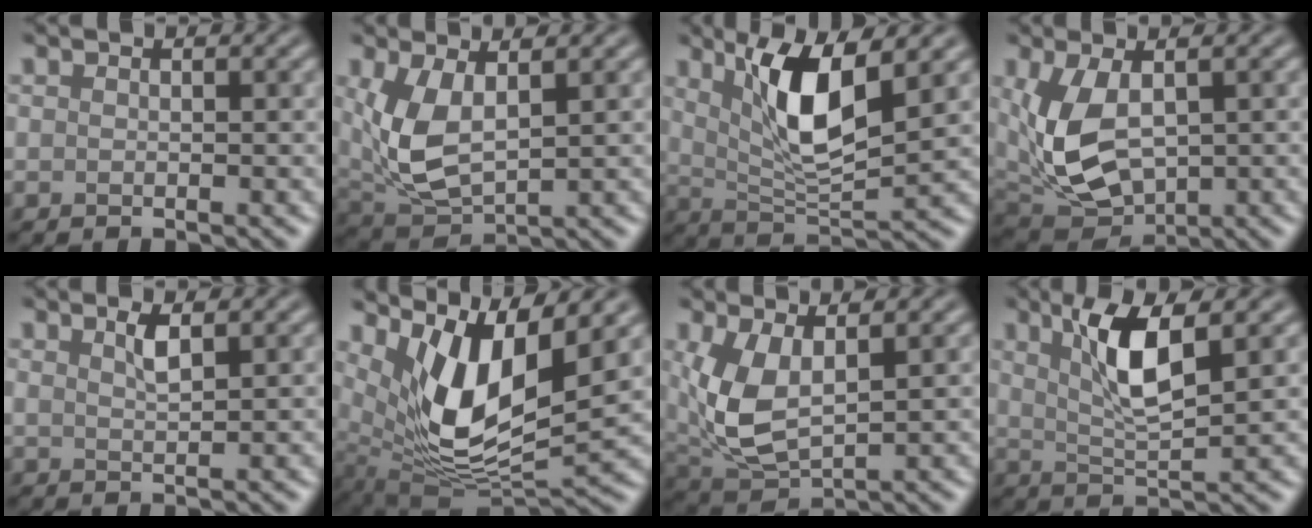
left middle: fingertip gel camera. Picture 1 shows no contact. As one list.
[{"total": 5.7, "force": [1.2, 2.8, 4.8], "torque": [-0.118, -0.008, 0.032]}, {"total": 7.2, "force": [2.8, 2.1, 6.2], "torque": [-0.119, -0.007, 0.054]}, {"total": 7.3, "force": [0.6, 4.2, 5.9], "torque": [-0.138, -0.009, 0.020]}, {"total": 1.7, "force": [1.0, 0.4, 1.3], "torque": [-0.026, 0.002, 0.017]}, {"total": 10.1, "force": [4.2, 3.7, 8.5], "torque": [-0.159, -0.015, 0.084]}, {"total": 6.2, "force": [1.2, 3.1, 5.2], "torque": [-0.131, -0.008, 0.030]}, {"total": 5.6, "force": [2.2, 1.4, 4.9], "torque": [-0.098, -0.002, 0.041]}]